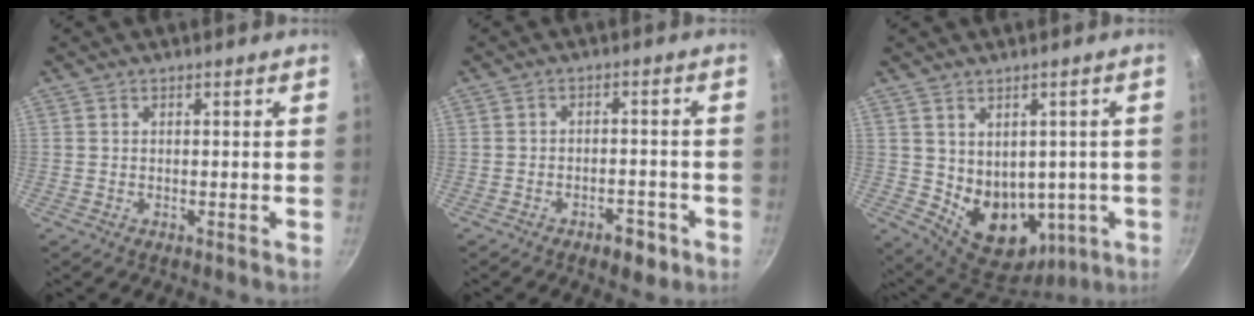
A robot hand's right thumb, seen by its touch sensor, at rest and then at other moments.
{"total": 5.0, "force": [-2.9, 2.7, 3.1], "torque": [-0.030, 0.023, -0.034]}
{"total": 13.3, "force": [0.0, 10.4, 8.3], "torque": [-0.091, -0.011, 0.037]}